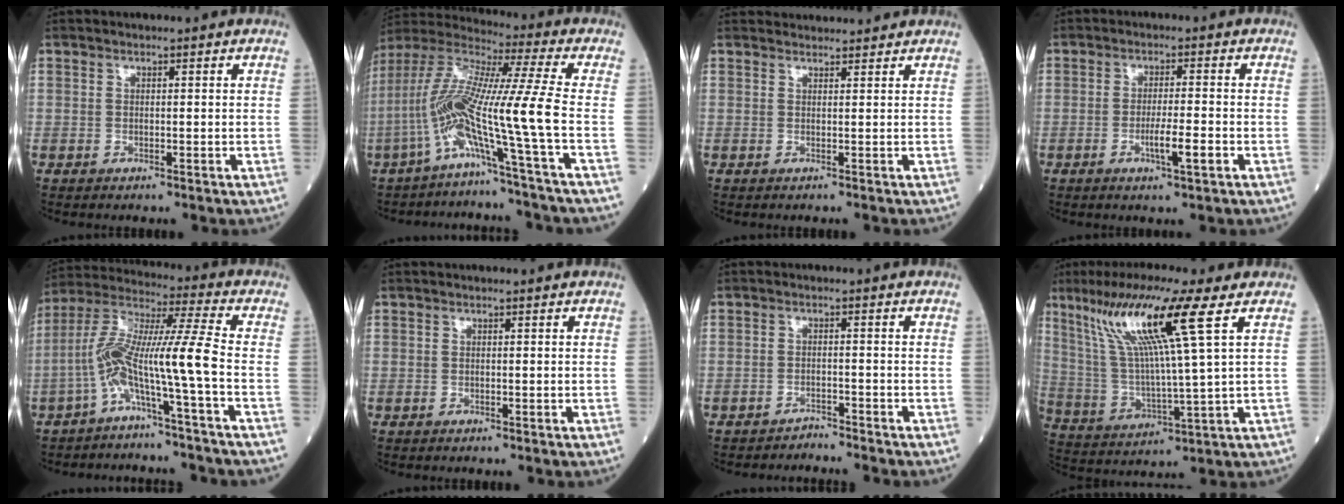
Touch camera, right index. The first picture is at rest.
{"total": 14.6, "force": [-5.4, -2.6, 13.4], "torque": [-0.275, 0.009, -0.113]}
{"total": 4.7, "force": [4.7, 0.5, 0.7], "torque": [-0.011, 0.033, 0.052]}
{"total": 4.4, "force": [-1.6, 0.1, 4.1], "torque": [-0.069, -0.004, -0.027]}
{"total": 10.5, "force": [-4.0, -1.4, 9.6], "torque": [-0.196, 0.026, -0.082]}
{"total": 0.0}
{"total": 2.3, "force": [-2.1, -0.5, -0.7], "torque": [0.019, -0.009, -0.033]}
{"total": 15.4, "force": [7.7, -0.9, 13.3], "torque": [-0.268, 0.013, 0.141]}